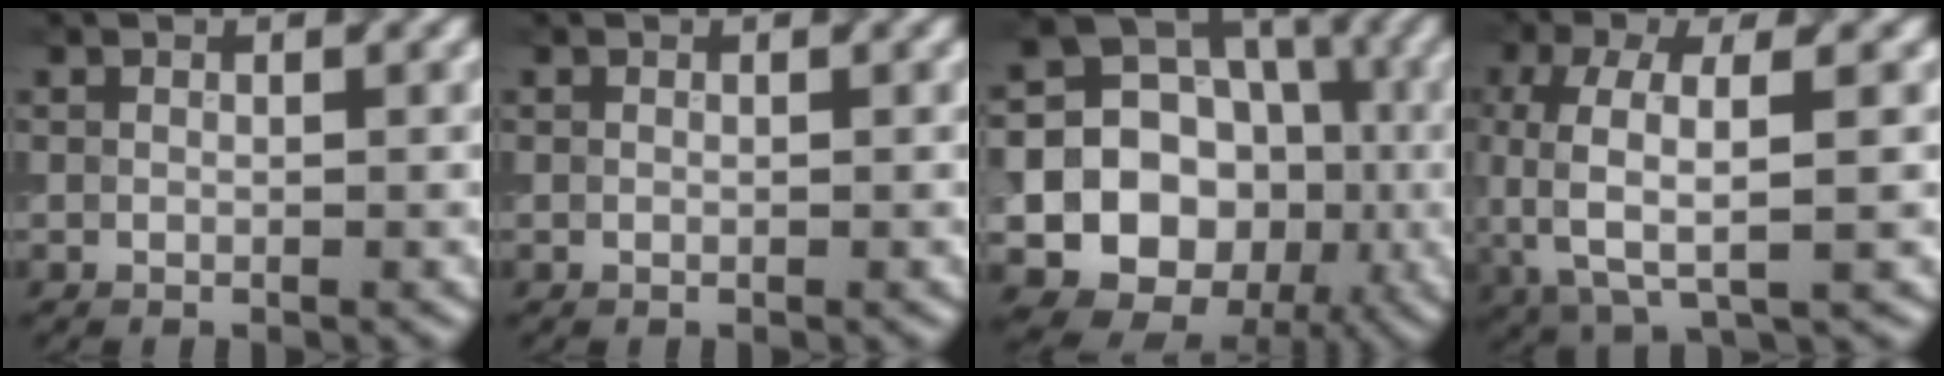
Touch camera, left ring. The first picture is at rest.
{"total": 0.0}
{"total": 18.0, "force": [-2.6, 16.6, 6.5], "torque": [-0.115, -0.001, -0.065]}
{"total": 6.6, "force": [-0.4, 2.5, 6.1], "torque": [-0.134, -0.001, -0.007]}